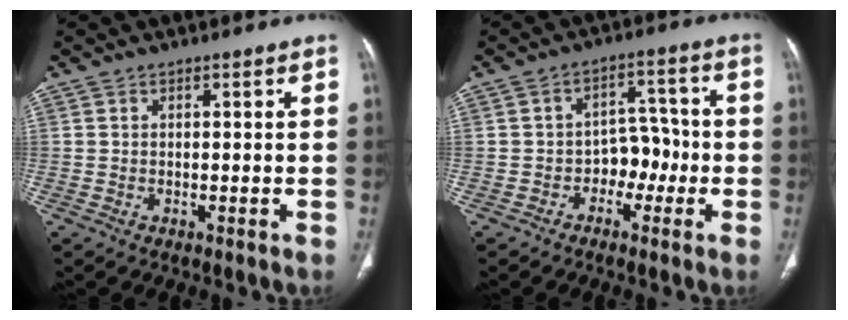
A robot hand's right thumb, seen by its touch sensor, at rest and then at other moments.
{"total": 6.3, "force": [-2.1, 4.7, 3.7], "torque": [-0.017, 0.036, -0.041]}